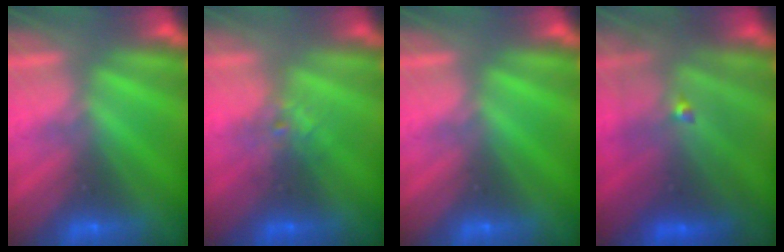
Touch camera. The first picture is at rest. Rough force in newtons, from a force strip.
{"total": 2.1}
{"total": 0.0}
{"total": 4.5}